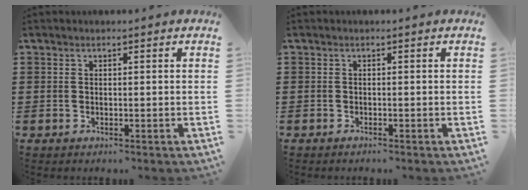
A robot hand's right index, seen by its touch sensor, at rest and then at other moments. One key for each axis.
{"total": 0.6, "fx": -0.6, "fy": -0.1, "fz": 0.0, "tx": -0.002, "ty": -0.004, "tz": -0.012}